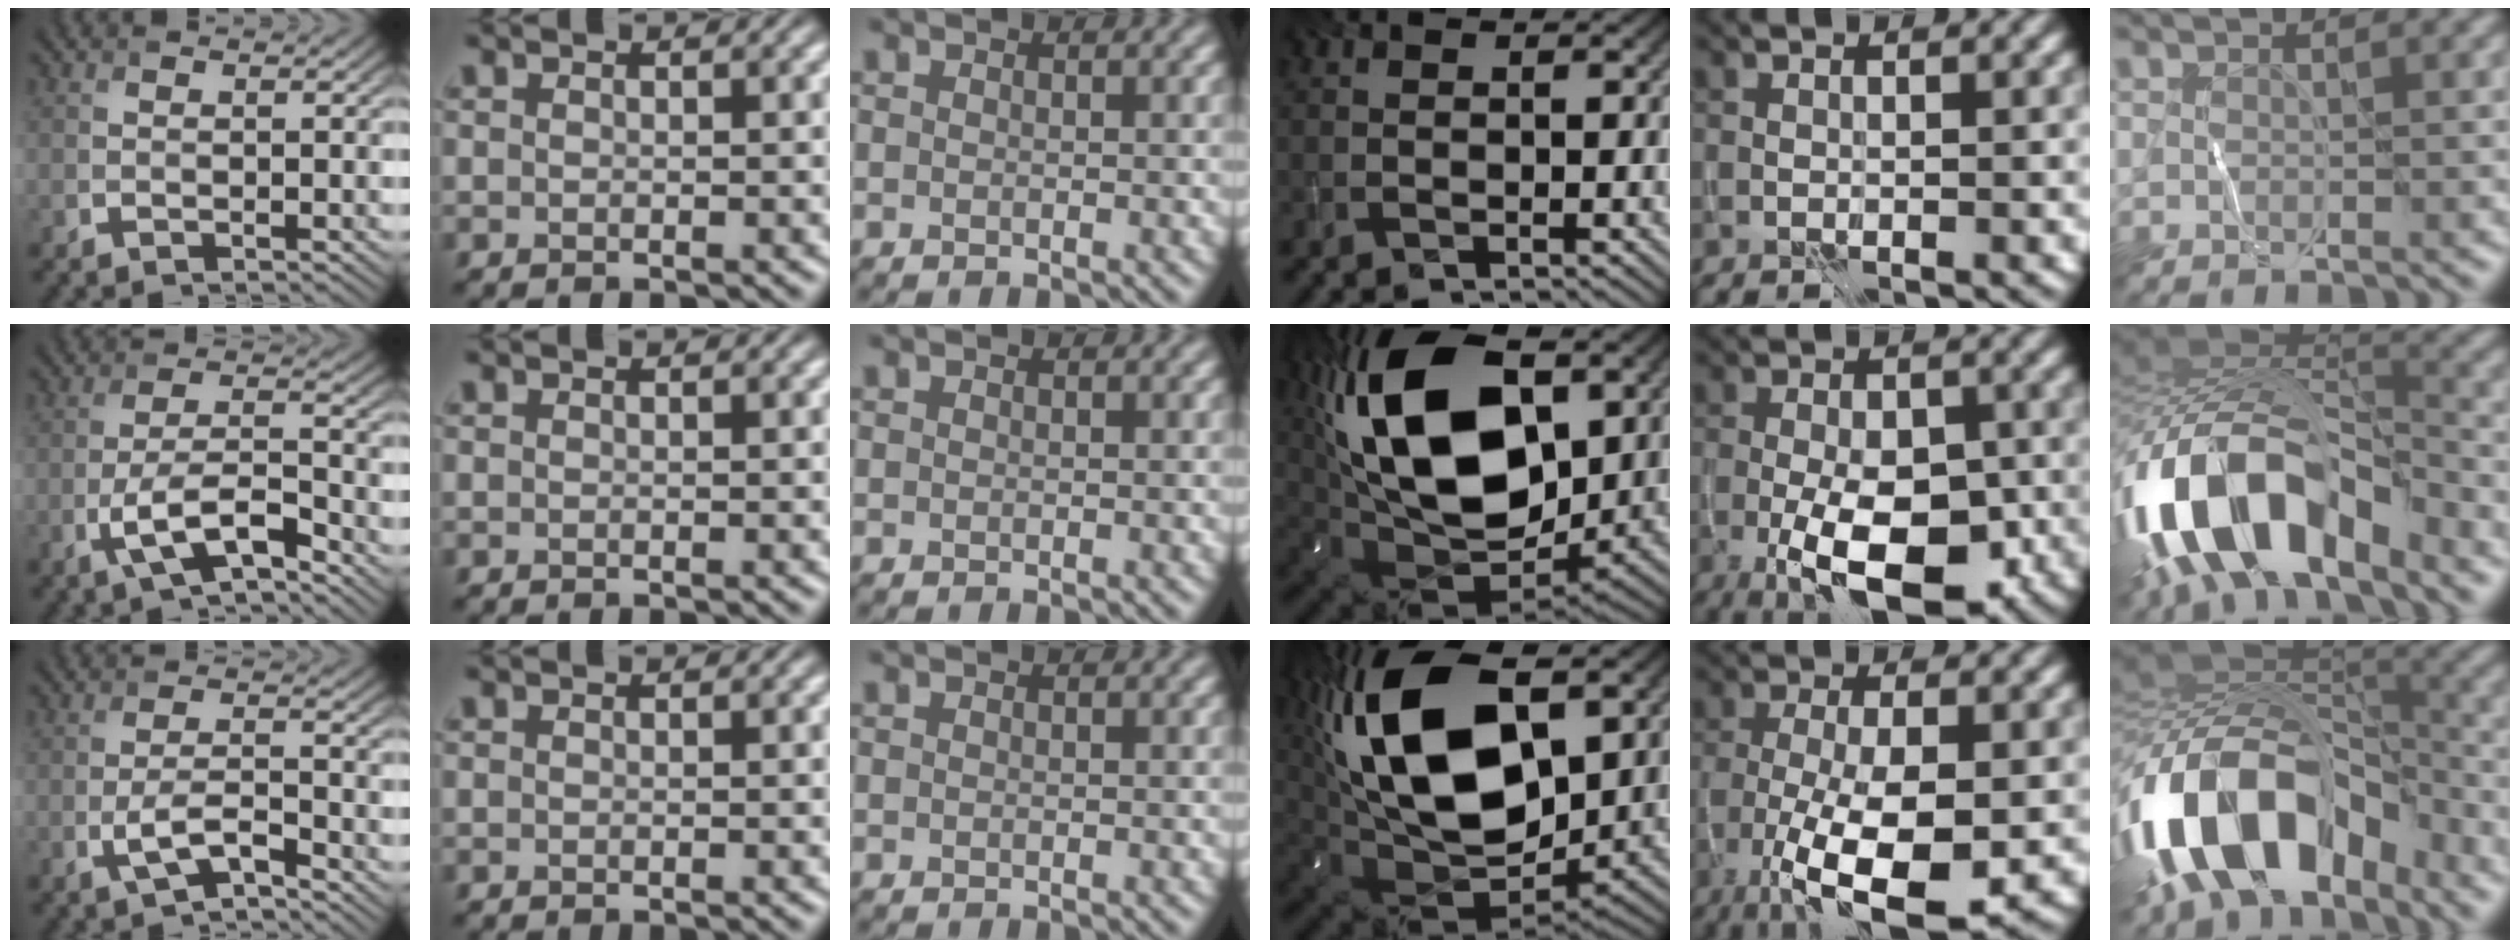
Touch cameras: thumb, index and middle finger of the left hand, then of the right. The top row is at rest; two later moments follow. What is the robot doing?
{"motion": "wipe", "object": "whiteboard"}